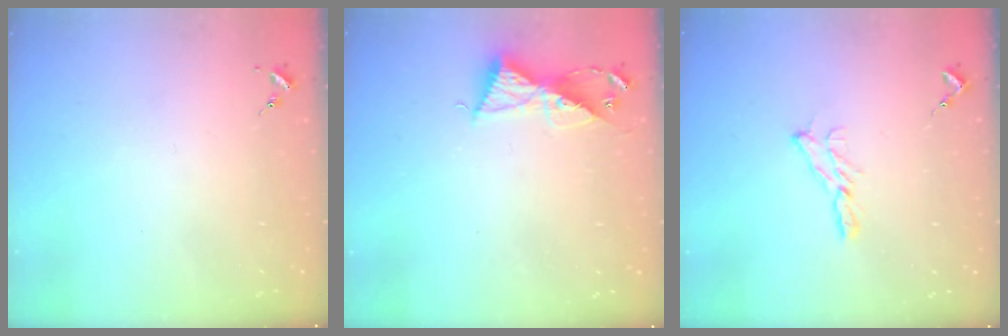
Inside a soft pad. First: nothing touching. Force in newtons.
{"total": 8.8, "press": 8.7, "slide": 0.5}
{"total": 6.9, "press": 6.9, "slide": 0.3}